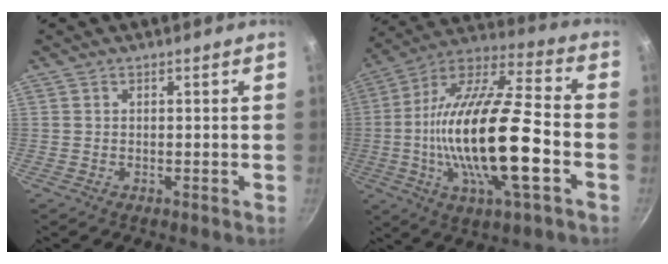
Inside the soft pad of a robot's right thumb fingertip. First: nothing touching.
{"total": 25.3, "force": [-4.8, 7.9, 23.5], "torque": [-0.433, 0.022, -0.095]}